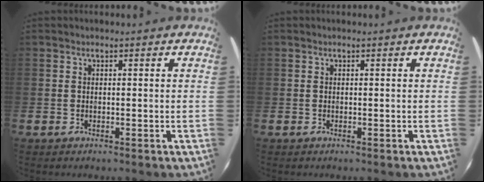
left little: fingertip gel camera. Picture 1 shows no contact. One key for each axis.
{"total": 0.0}